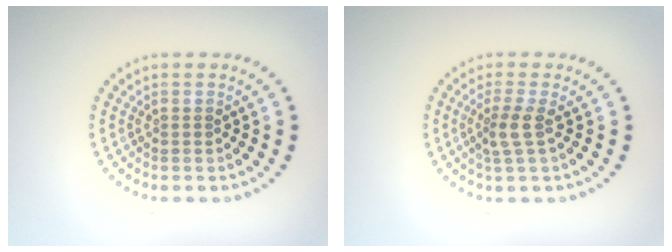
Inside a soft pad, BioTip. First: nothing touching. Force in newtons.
{"total": 2.1, "press": 1.7, "slide": 1.3}